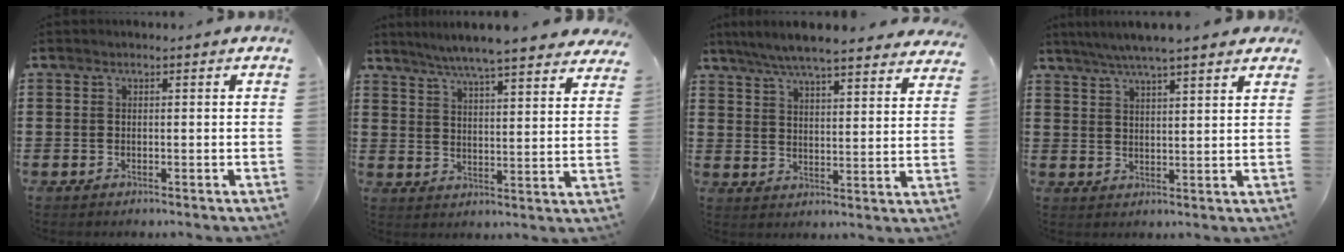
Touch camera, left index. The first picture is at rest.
{"total": 6.2, "force": [5.7, -0.6, 2.3], "torque": [-0.067, -0.032, 0.098]}
{"total": 6.5, "force": [6.0, 0.1, 2.4], "torque": [-0.070, -0.029, 0.106]}
{"total": 5.0, "force": [4.3, 0.1, 2.6], "torque": [-0.063, -0.010, 0.075]}